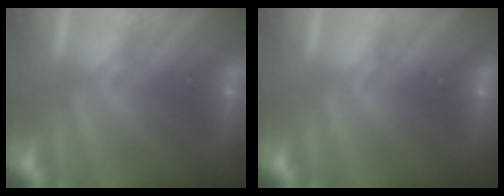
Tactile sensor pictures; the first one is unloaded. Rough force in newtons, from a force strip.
{"total": 0.0}